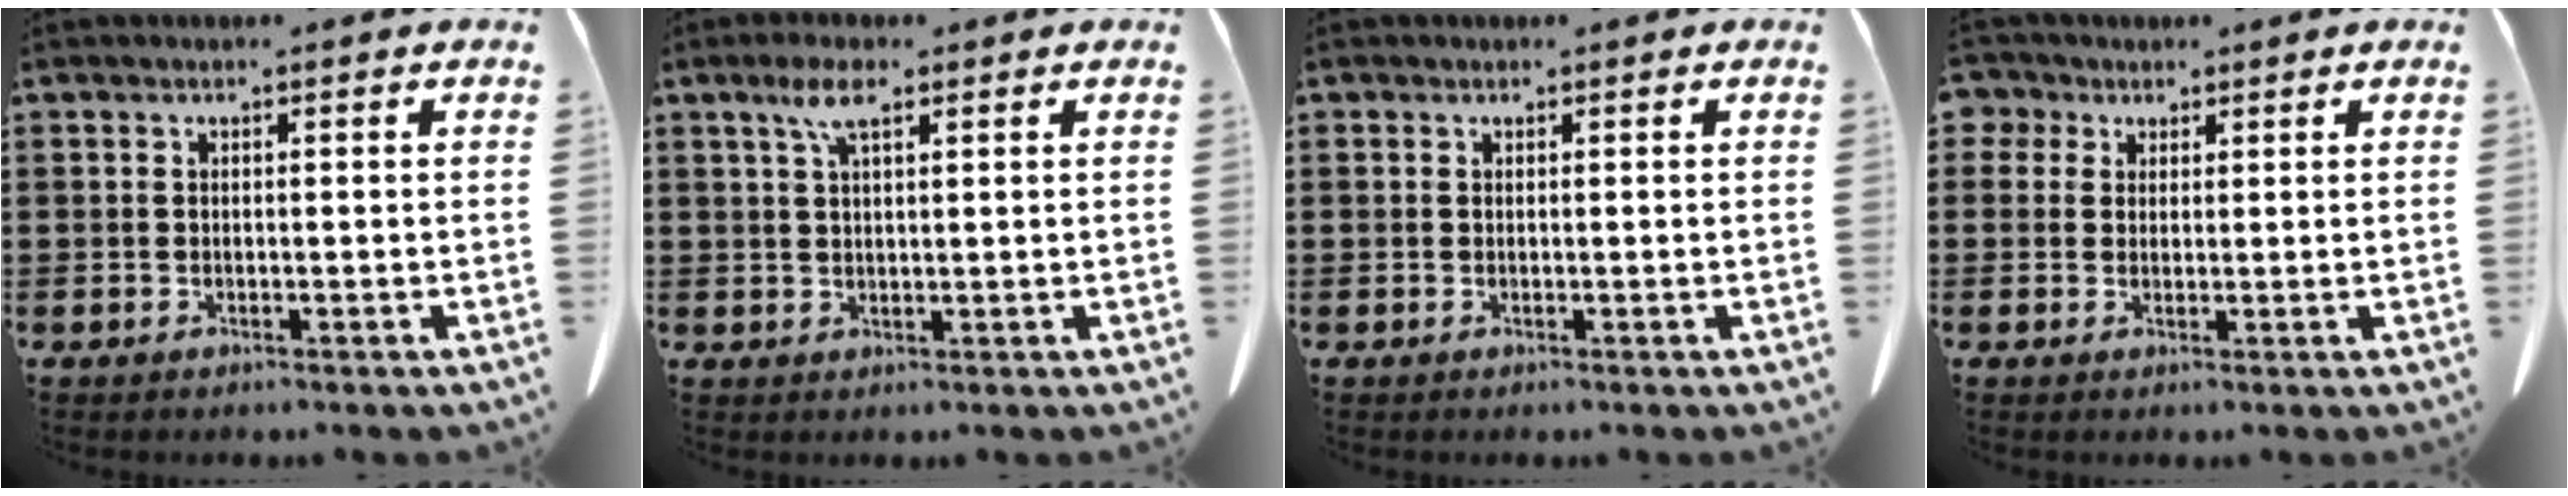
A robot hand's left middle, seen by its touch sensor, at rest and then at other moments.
{"total": 4.6, "force": [2.4, 1.4, 3.6], "torque": [-0.080, 0.008, 0.041]}
{"total": 0.0}
{"total": 3.0, "force": [1.8, 2.4, 0.4], "torque": [-0.014, 0.007, 0.032]}